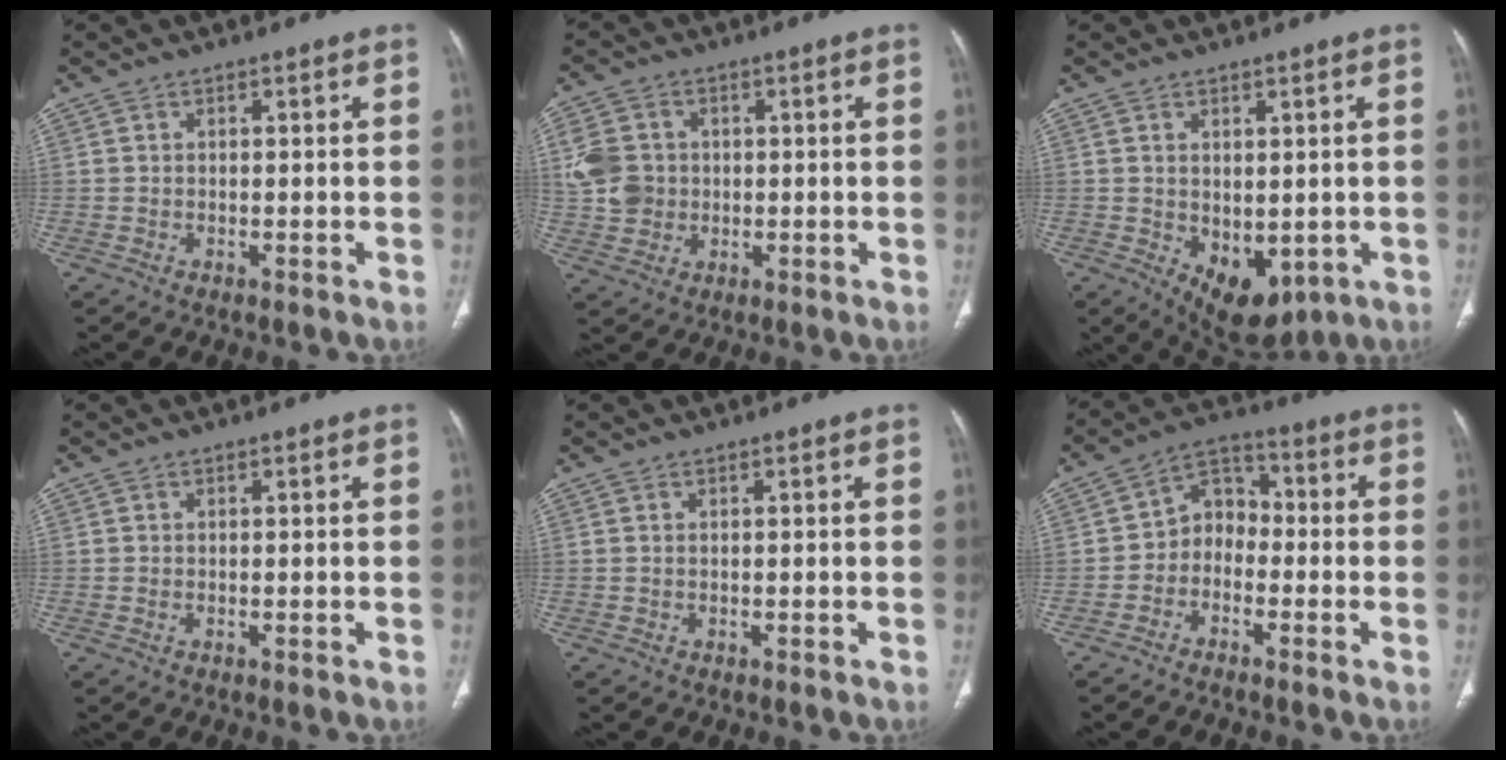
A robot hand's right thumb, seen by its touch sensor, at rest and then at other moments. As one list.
[{"total": 7.9, "force": [0.5, 6.9, 3.9], "torque": [-0.062, 0.005, 0.010]}, {"total": 8.9, "force": [-1.8, 5.4, 6.8], "torque": [-0.078, -0.008, -0.002]}, {"total": 0.0}, {"total": 0.0}, {"total": 6.8, "force": [-2.0, 5.4, 3.6], "torque": [-0.031, 0.036, -0.053]}]